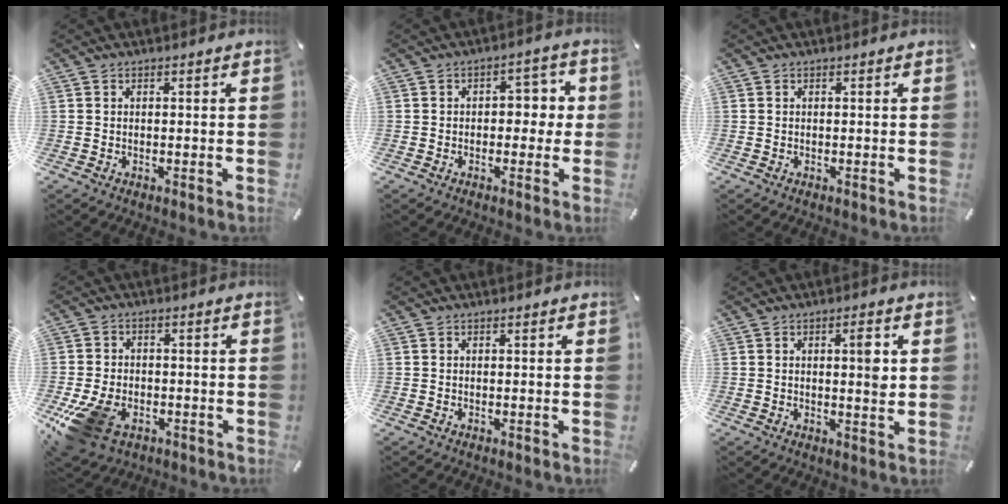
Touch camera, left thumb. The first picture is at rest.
{"total": 5.4, "force": [-0.3, 3.7, 4.0], "torque": [-0.047, 0.003, -0.017]}
{"total": 0.0}
{"total": 12.0, "force": [-5.8, 7.9, 6.9], "torque": [-0.151, 0.022, -0.101]}
{"total": 0.0}
{"total": 4.7, "force": [1.2, 1.4, 4.3], "torque": [-0.063, -0.006, 0.012]}